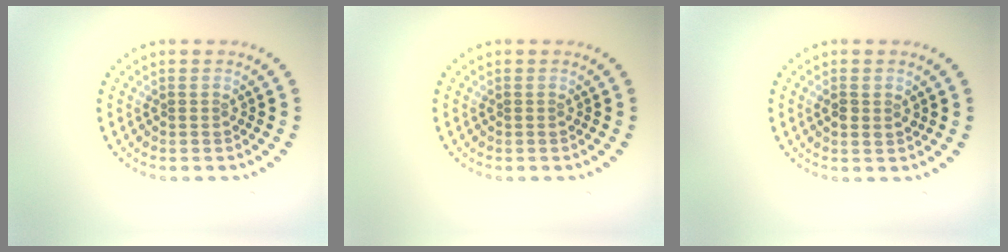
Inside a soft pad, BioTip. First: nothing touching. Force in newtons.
{"total": 0.0}
{"total": 1.4, "press": 1.3, "slide": 0.2}